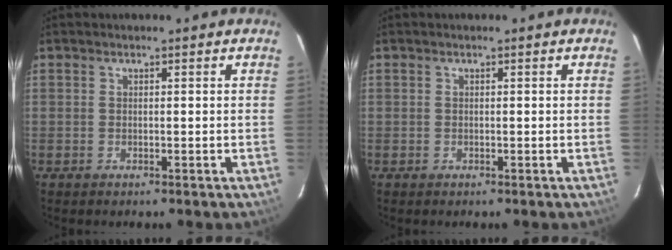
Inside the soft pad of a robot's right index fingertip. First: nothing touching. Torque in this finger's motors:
{"motor_torque": [-0.35, -0.21, 0.00, -0.07]}